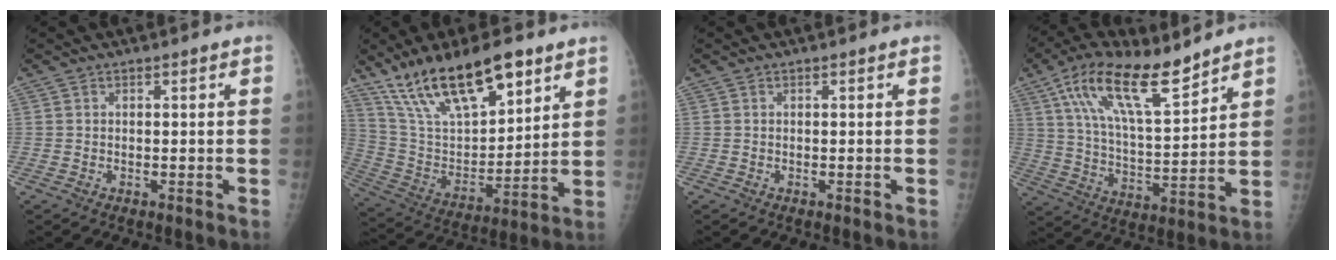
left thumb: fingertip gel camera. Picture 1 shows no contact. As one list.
[{"total": 21.0, "force": [13.8, 8.1, 13.5], "torque": [-0.205, -0.051, 0.262]}, {"total": 0.0}, {"total": 16.5, "force": [10.9, 5.3, 11.3], "torque": [-0.179, -0.046, 0.205]}]